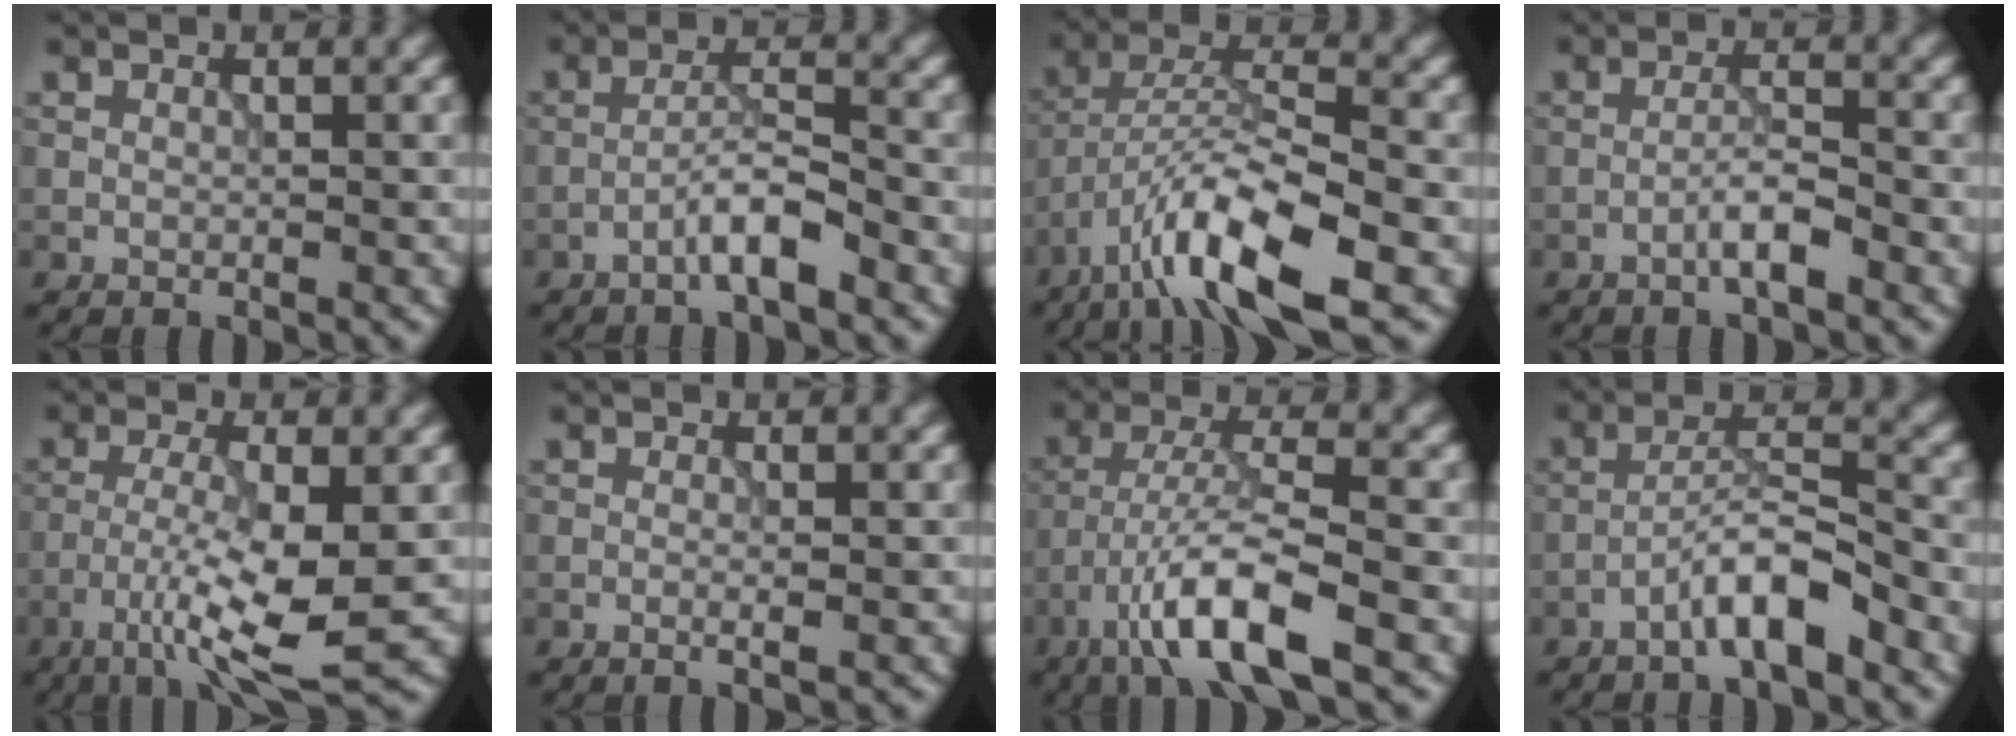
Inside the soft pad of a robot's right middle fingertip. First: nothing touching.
{"total": 3.3, "force": [-2.1, 0.3, 2.6], "torque": [-0.046, 0.015, -0.044]}
{"total": 10.3, "force": [-5.6, 2.9, 8.1], "torque": [-0.139, 0.009, -0.107]}
{"total": 2.6, "force": [-1.5, 0.2, 2.1], "torque": [-0.039, 0.011, -0.032]}
{"total": 7.1, "force": [-2.9, 1.3, 6.4], "torque": [-0.118, -0.005, -0.057]}
{"total": 1.1, "force": [-0.2, 0.3, 1.0], "torque": [-0.015, -0.004, -0.008]}
{"total": 7.8, "force": [-4.3, 1.5, 6.3], "torque": [-0.112, 0.006, -0.086]}
{"total": 4.7, "force": [-3.0, 0.7, 3.6], "torque": [-0.062, 0.020, -0.059]}